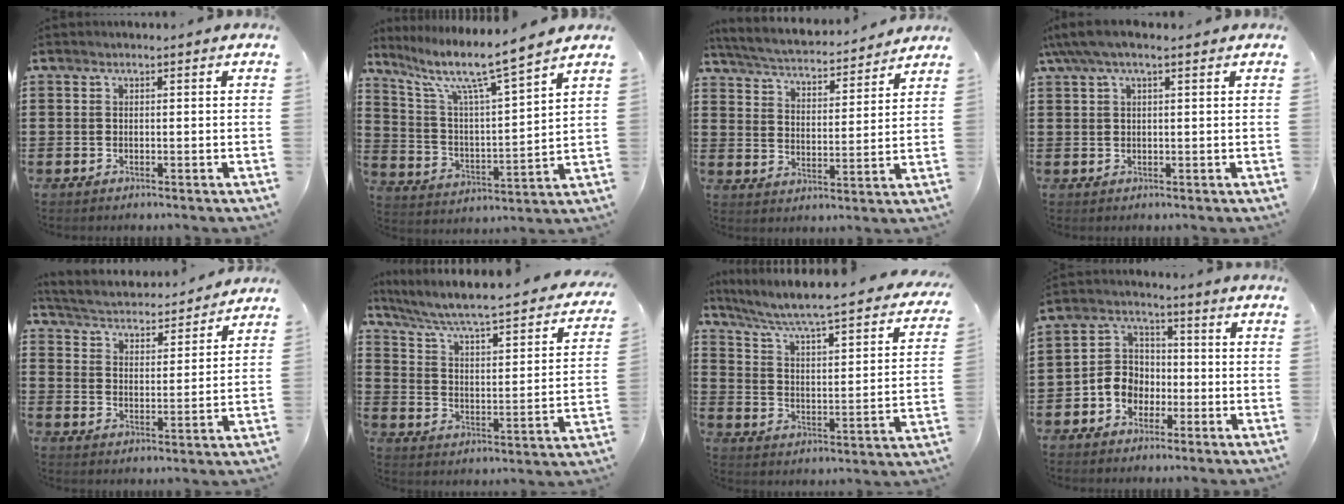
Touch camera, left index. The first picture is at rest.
{"total": 9.1, "force": [7.1, 0.9, 5.7], "torque": [-0.131, -0.047, 0.111]}
{"total": 4.0, "force": [3.9, 0.0, 0.7], "torque": [-0.038, -0.031, 0.060]}
{"total": 3.3, "force": [1.8, 0.9, 2.7], "torque": [-0.057, 0.006, 0.032]}
{"total": 3.3, "force": [3.2, 0.3, 0.2], "torque": [-0.028, -0.030, 0.047]}
{"total": 4.6, "force": [3.6, 0.3, 2.8], "torque": [-0.074, -0.041, 0.050]}
{"total": 4.8, "force": [4.0, 0.0, 2.8], "torque": [-0.076, -0.044, 0.055]}
{"total": 5.8, "force": [-2.6, 4.9, 1.7], "torque": [-0.059, 0.014, -0.055]}